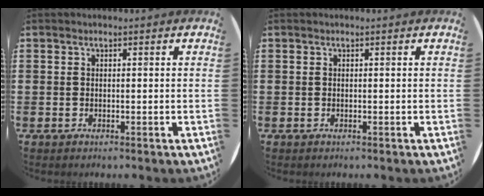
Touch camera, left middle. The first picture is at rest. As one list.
[{"total": 0.0}]